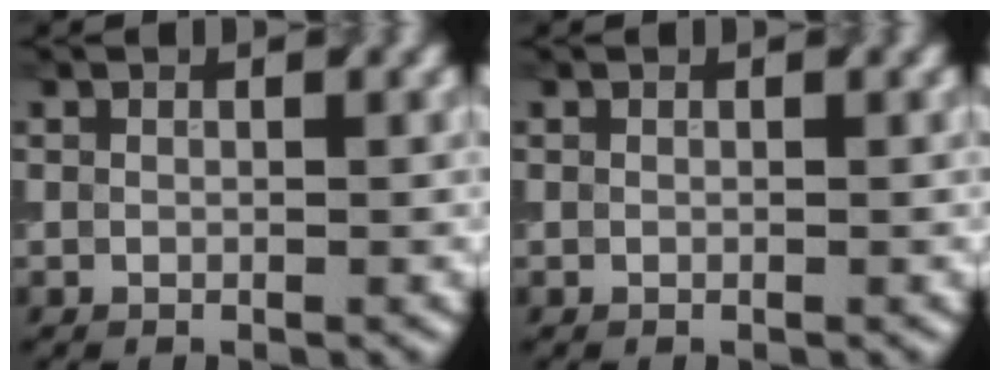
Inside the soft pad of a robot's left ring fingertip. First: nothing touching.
{"total": 0.0}